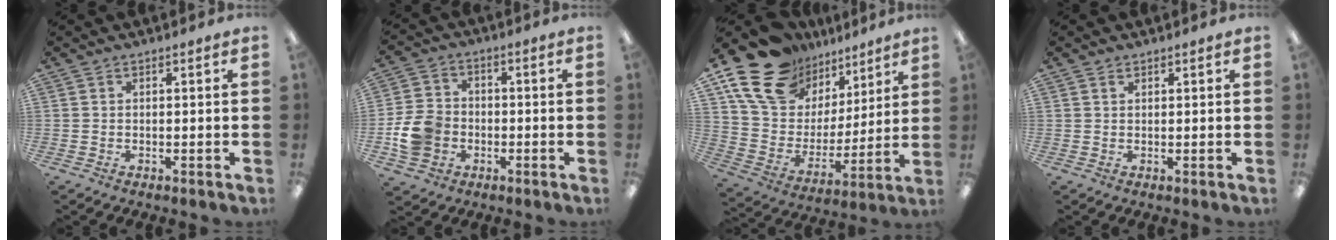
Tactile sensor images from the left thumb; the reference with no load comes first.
{"total": 9.4, "force": [-2.2, 7.8, 4.7], "torque": [-0.104, 0.020, -0.040]}
{"total": 19.3, "force": [13.3, 12.1, 7.1], "torque": [-0.150, -0.073, 0.250]}
{"total": 1.0, "force": [0.7, 0.5, 0.4], "torque": [-0.009, 0.000, 0.013]}